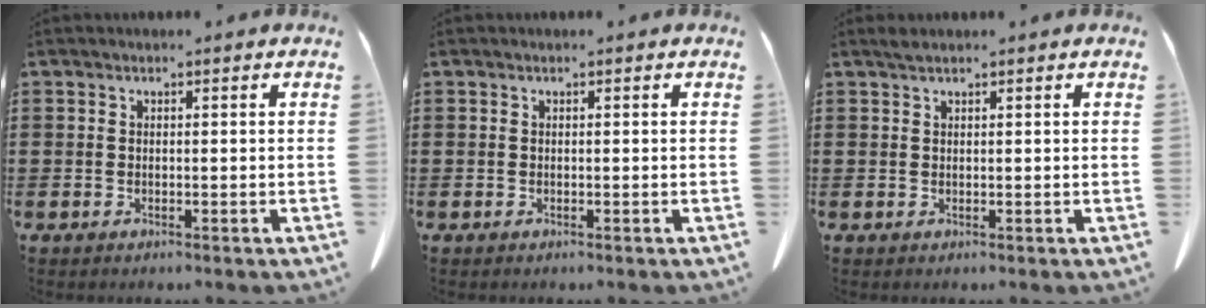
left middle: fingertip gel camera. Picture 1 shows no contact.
{"total": 0.0}
{"total": 0.9, "force": [0.7, 0.1, 0.6], "torque": [-0.013, 0.001, 0.013]}